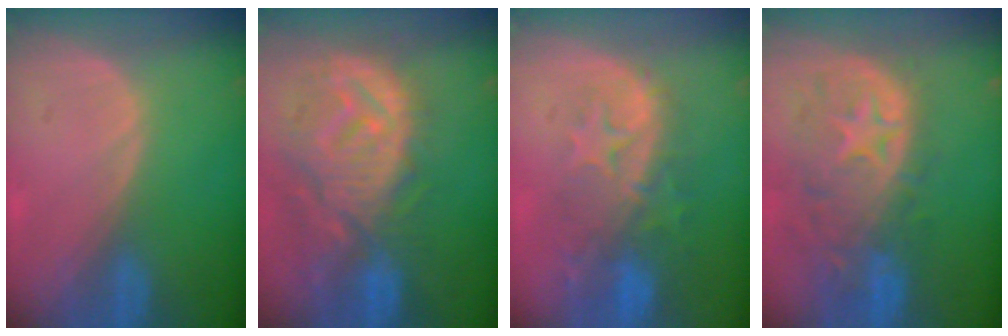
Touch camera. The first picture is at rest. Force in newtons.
{"total": 12.4, "press": 11.1, "slide": 5.7}
{"total": 9.9, "press": 8.6, "slide": 4.8}
{"total": 11.8, "press": 10.1, "slide": 6.1}